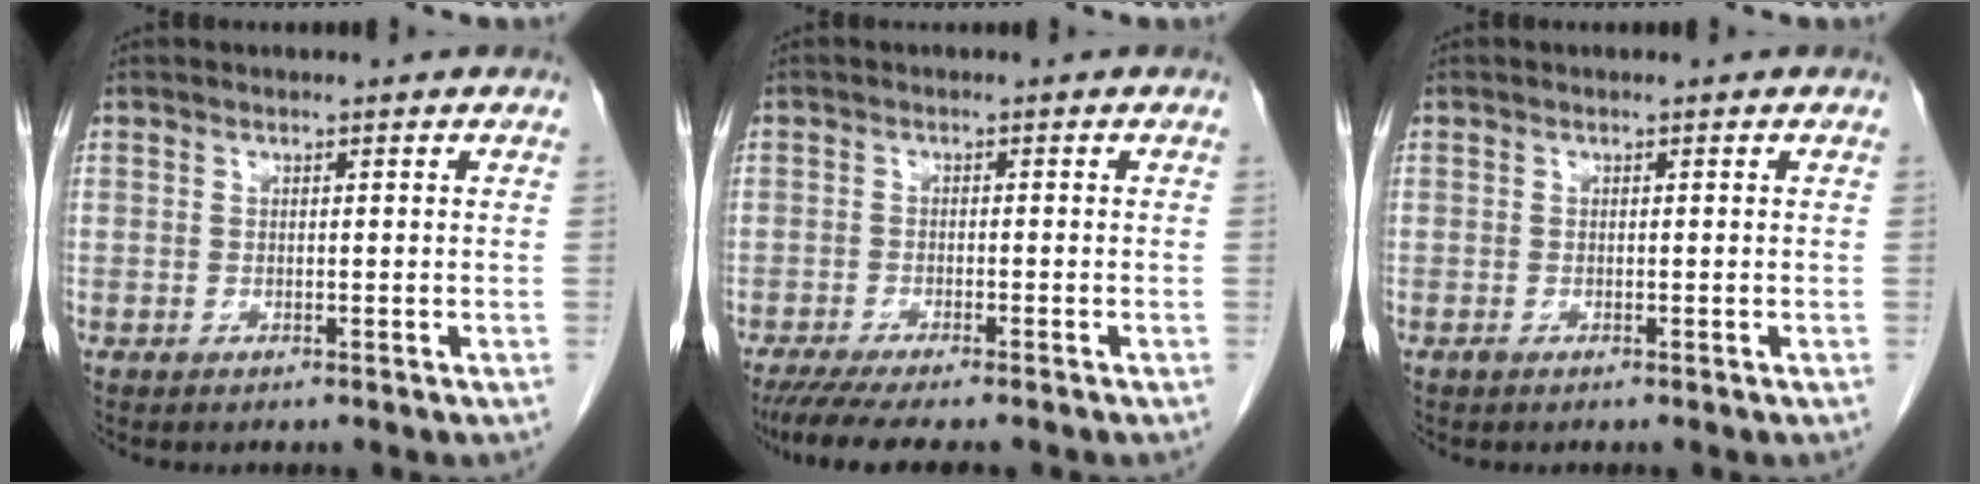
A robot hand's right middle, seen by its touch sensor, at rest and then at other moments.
{"total": 9.1, "force": [-7.8, 1.2, 4.5], "torque": [-0.070, -0.020, -0.121]}
{"total": 0.0}